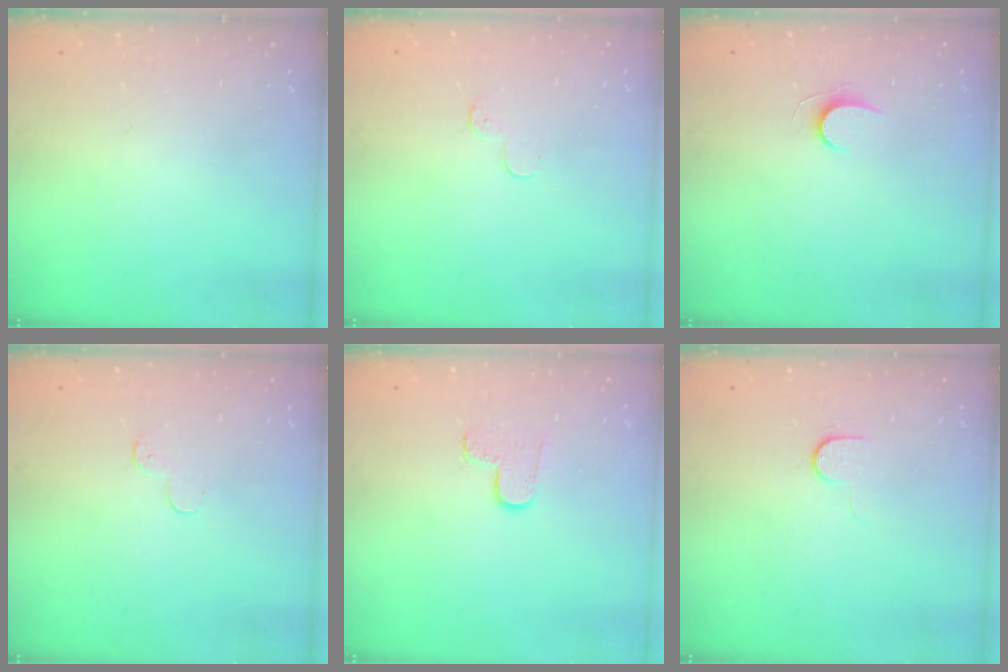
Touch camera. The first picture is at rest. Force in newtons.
{"total": 3.5, "press": 3.5, "slide": 0.4}
{"total": 5.4, "press": 5.4, "slide": 0.5}
{"total": 3.5, "press": 3.5, "slide": 0.4}
{"total": 5.1, "press": 5.0, "slide": 0.5}
{"total": 5.0, "press": 5.0, "slide": 0.5}